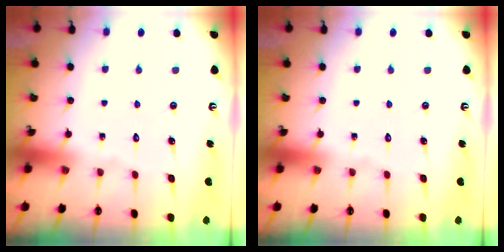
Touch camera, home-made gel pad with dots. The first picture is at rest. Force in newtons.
{"total": 0.0}